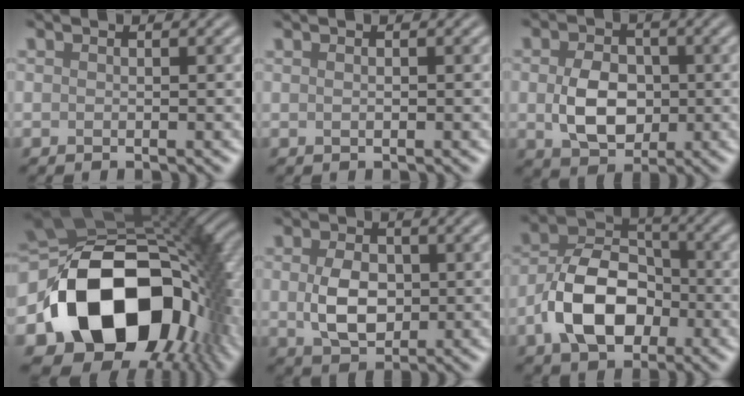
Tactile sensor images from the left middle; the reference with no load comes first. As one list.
[{"total": 0.0}, {"total": 4.9, "force": [-0.2, 3.5, 3.4], "torque": [-0.071, -0.004, 0.000]}, {"total": 18.5, "force": [-3.1, 13.3, 12.5], "torque": [-0.240, -0.041, -0.032]}, {"total": 4.3, "force": [0.0, 2.9, 3.2], "torque": [-0.067, -0.003, 0.004]}, {"total": 8.0, "force": [-2.6, 5.1, 5.6], "torque": [-0.101, 0.014, -0.054]}]